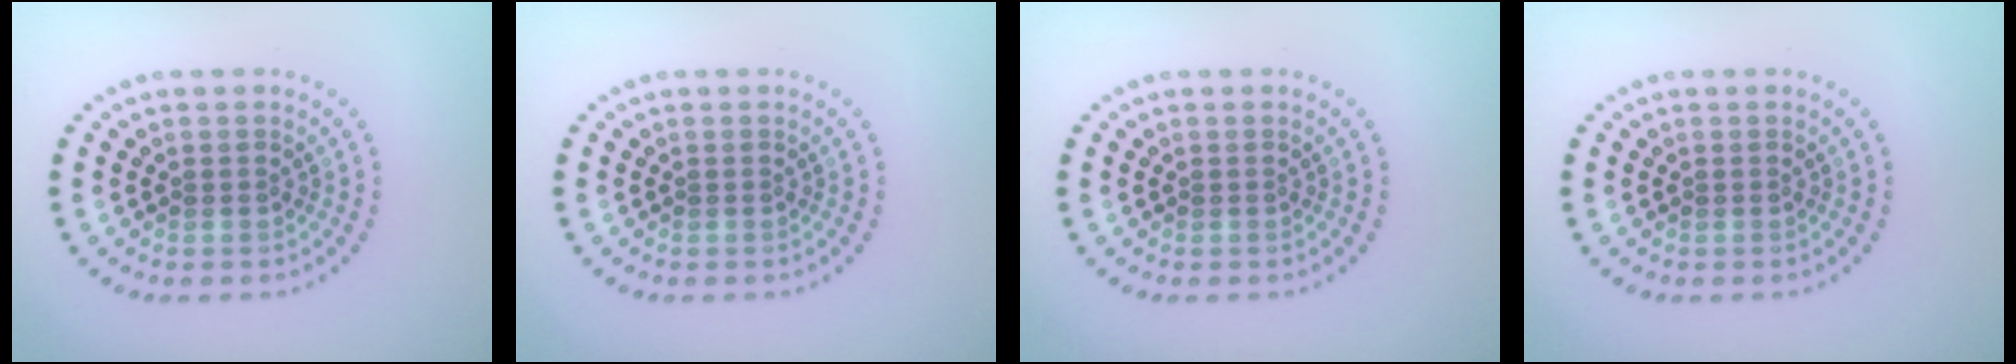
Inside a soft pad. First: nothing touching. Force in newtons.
{"total": 0.0}
{"total": 0.0}
{"total": 0.0}